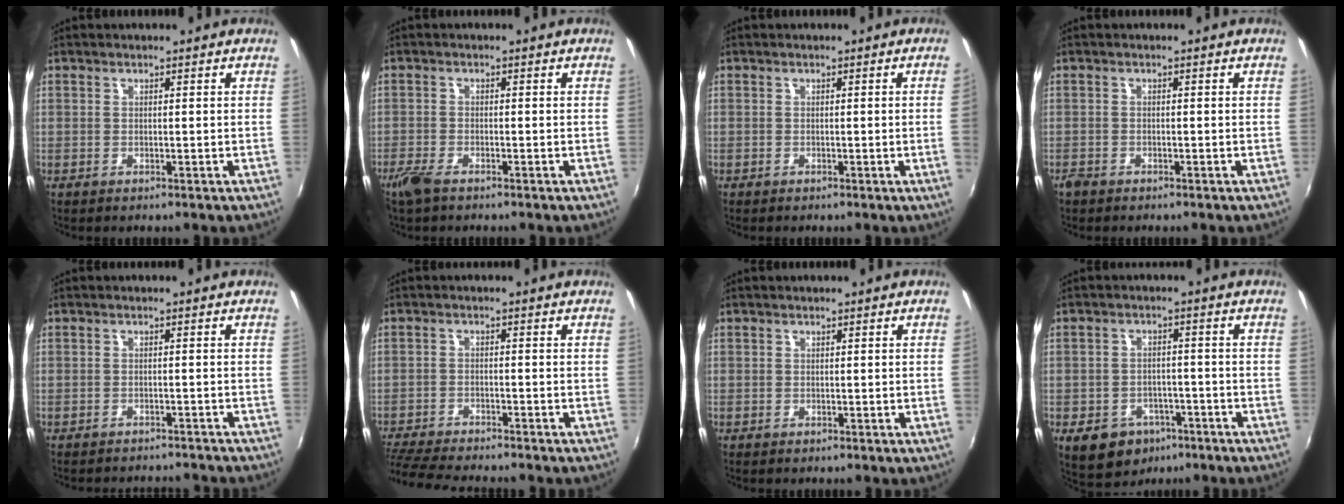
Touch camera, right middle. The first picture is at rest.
{"total": 3.6, "force": [-2.7, 1.1, 2.1], "torque": [-0.057, -0.008, -0.055]}
{"total": 1.4, "force": [0.0, -0.9, 1.1], "torque": [-0.010, -0.011, 0.003]}
{"total": 1.4, "force": [-1.2, 0.8, 0.3], "torque": [-0.008, -0.003, -0.024]}
{"total": 7.8, "force": [-7.2, 1.4, 2.5], "torque": [-0.060, -0.010, -0.097]}
{"total": 10.0, "force": [-9.2, 0.8, 3.9], "torque": [-0.107, -0.022, -0.161]}
{"total": 0.5, "force": [0.1, -0.3, 0.4], "torque": [-0.001, -0.001, 0.000]}
{"total": 10.1, "force": [-5.7, 7.3, 4.1], "torque": [-0.098, 0.006, -0.069]}